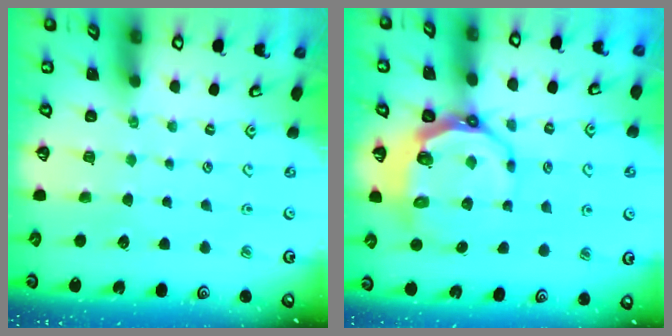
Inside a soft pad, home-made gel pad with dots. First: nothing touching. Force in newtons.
{"total": 8.7, "press": 7.7, "slide": 4.1}